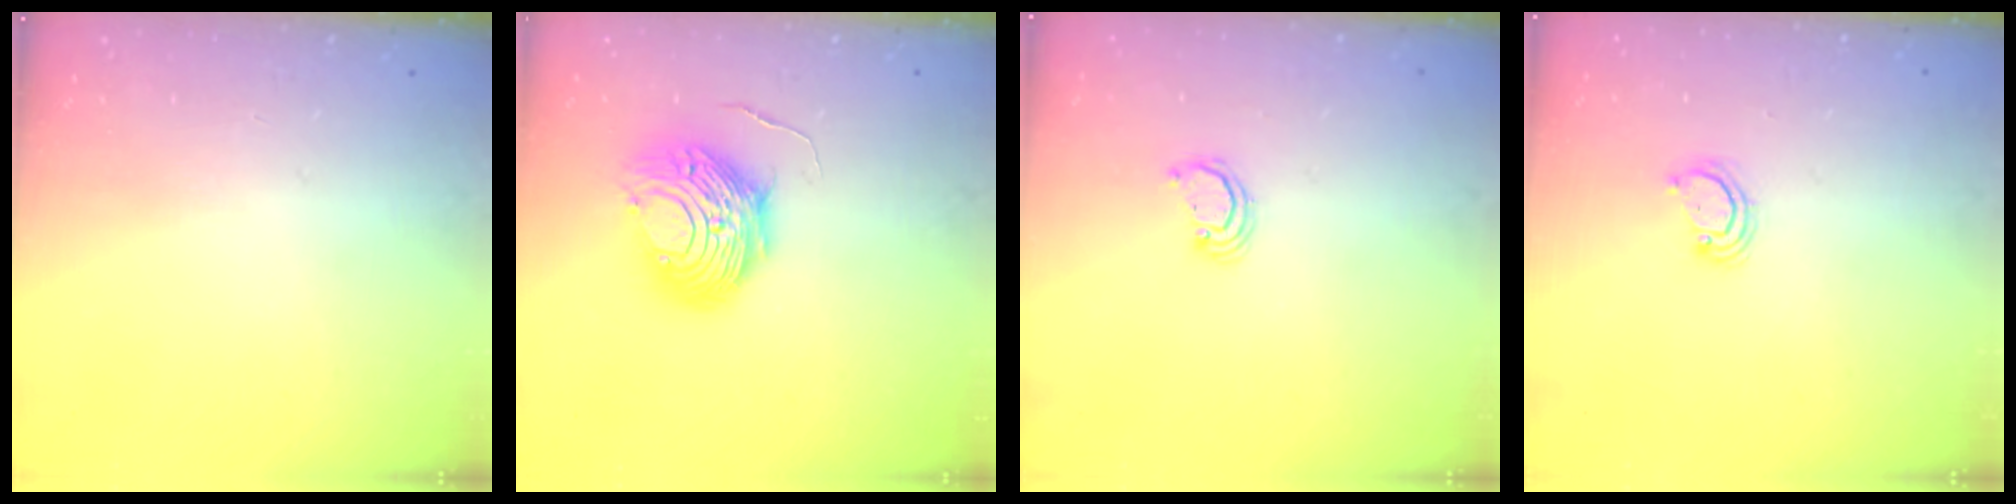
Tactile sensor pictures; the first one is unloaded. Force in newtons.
{"total": 10.8, "press": 10.8, "slide": 0.9}
{"total": 2.2, "press": 2.2, "slide": 0.2}
{"total": 4.2, "press": 4.2, "slide": 0.4}